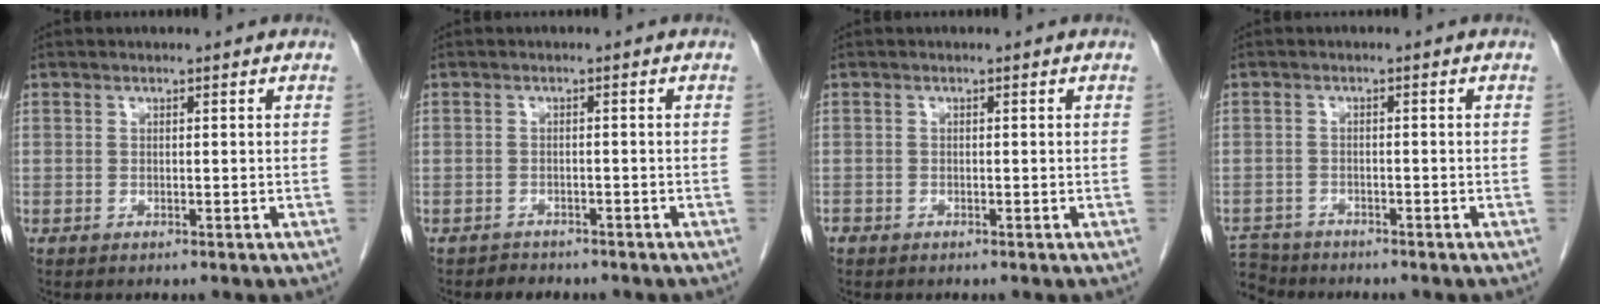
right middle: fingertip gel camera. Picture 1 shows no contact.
{"total": 2.2, "force": [-1.9, 1.2, 0.1], "torque": [-0.015, 0.001, -0.028]}
{"total": 0.8, "force": [-0.6, 0.5, 0.1], "torque": [-0.005, 0.002, -0.012]}
{"total": 5.0, "force": [-4.8, 1.5, -0.1], "torque": [0.002, -0.004, -0.089]}